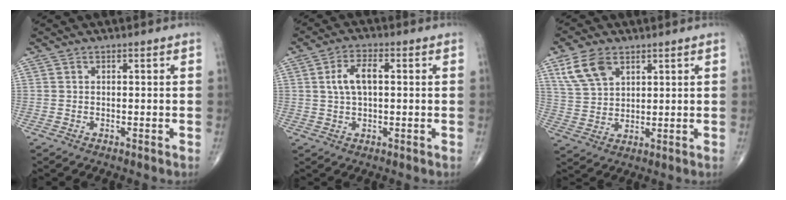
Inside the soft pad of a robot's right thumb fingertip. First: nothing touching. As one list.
[{"total": 6.1, "force": [1.0, 3.0, 5.2], "torque": [-0.102, 0.012, 0.017]}, {"total": 8.4, "force": [4.6, 5.0, 5.0], "torque": [-0.085, -0.012, 0.096]}]